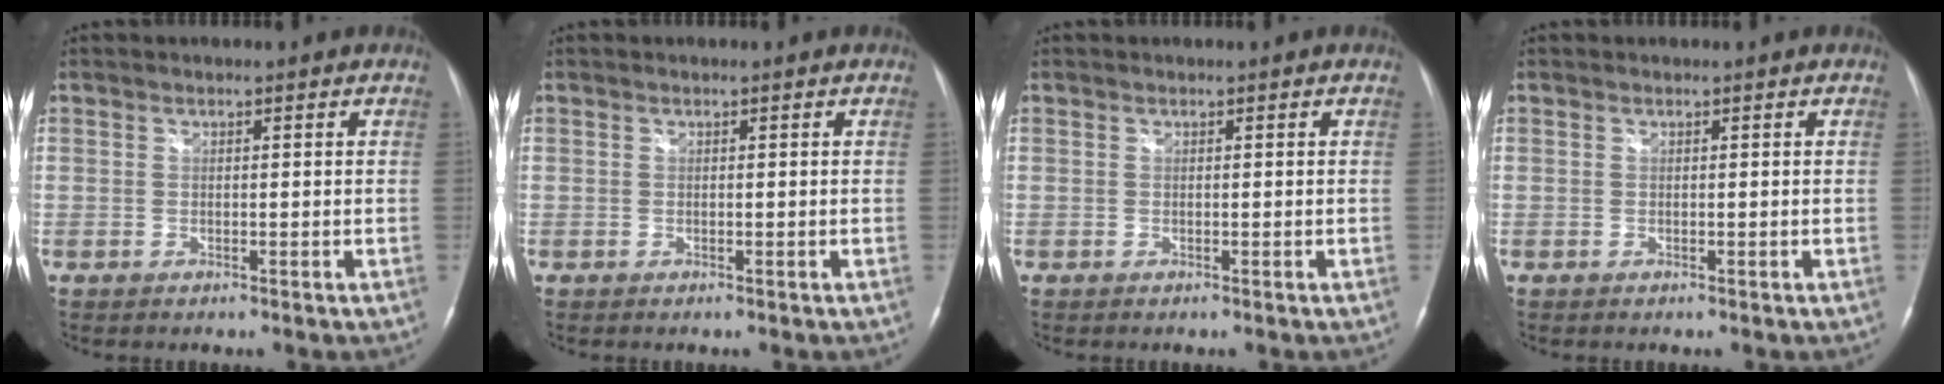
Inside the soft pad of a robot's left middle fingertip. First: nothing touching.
{"total": 0.0}
{"total": 0.0}
{"total": 0.0}